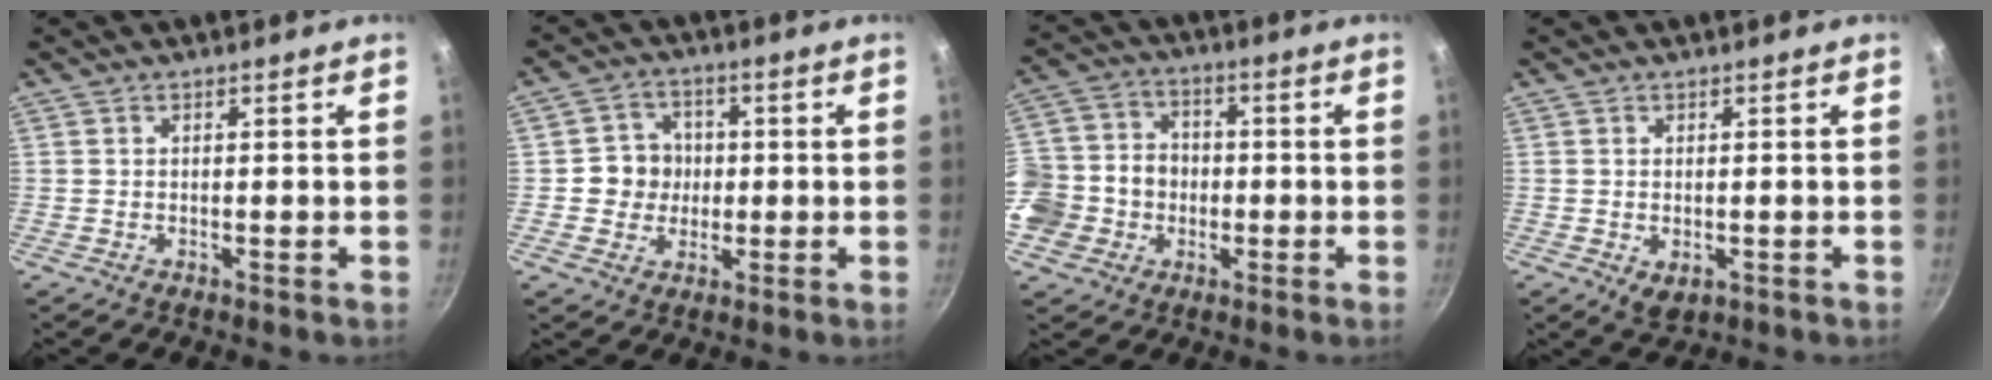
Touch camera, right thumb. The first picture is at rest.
{"total": 6.6, "force": [-0.1, 6.2, 2.1], "torque": [0.007, 0.010, -0.010]}
{"total": 13.8, "force": [-2.8, 12.2, 5.8], "torque": [-0.102, 0.036, -0.056]}
{"total": 3.2, "force": [-0.6, 2.1, 2.3], "torque": [-0.035, -0.010, -0.003]}